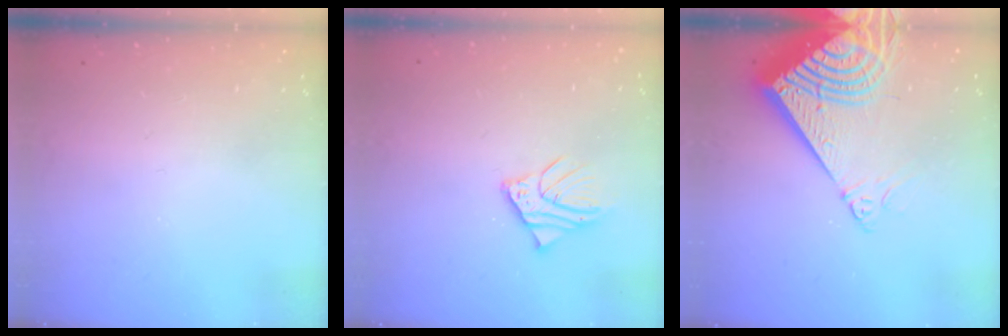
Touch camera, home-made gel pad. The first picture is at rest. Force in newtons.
{"total": 5.8, "press": 5.8, "slide": 0.7}
{"total": 19.1, "press": 18.9, "slide": 2.6}